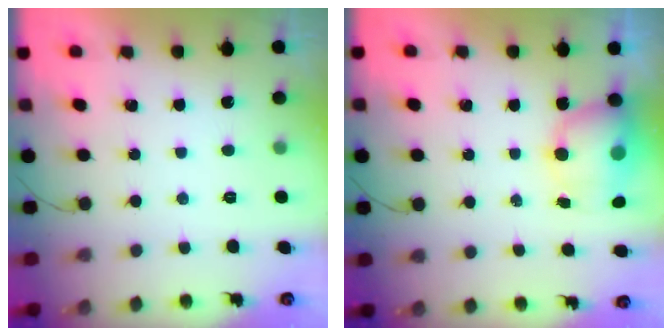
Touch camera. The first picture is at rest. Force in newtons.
{"total": 12.7, "press": 10.7, "slide": 6.9}